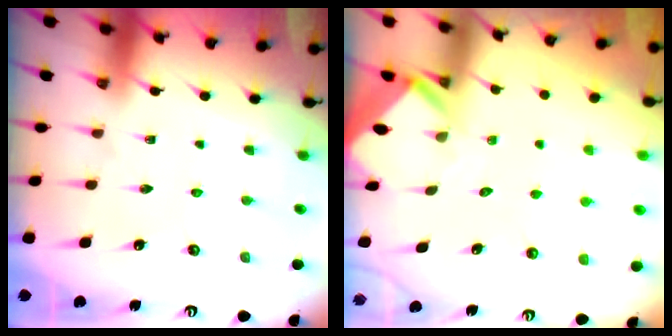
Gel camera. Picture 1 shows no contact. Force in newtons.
{"total": 2.6, "press": 2.6, "slide": 0.1}